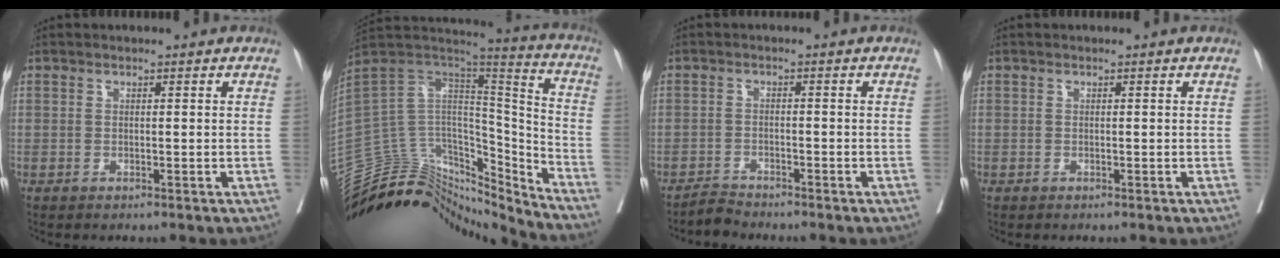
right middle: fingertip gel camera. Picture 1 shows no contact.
{"total": 25.5, "force": [-23.5, 7.4, 6.5], "torque": [-0.148, 0.054, -0.375]}
{"total": 2.0, "force": [-2.0, -0.1, -0.4], "torque": [0.012, -0.010, -0.038]}
{"total": 0.5, "force": [-0.1, 0.5, -0.2], "torque": [0.010, 0.008, -0.003]}